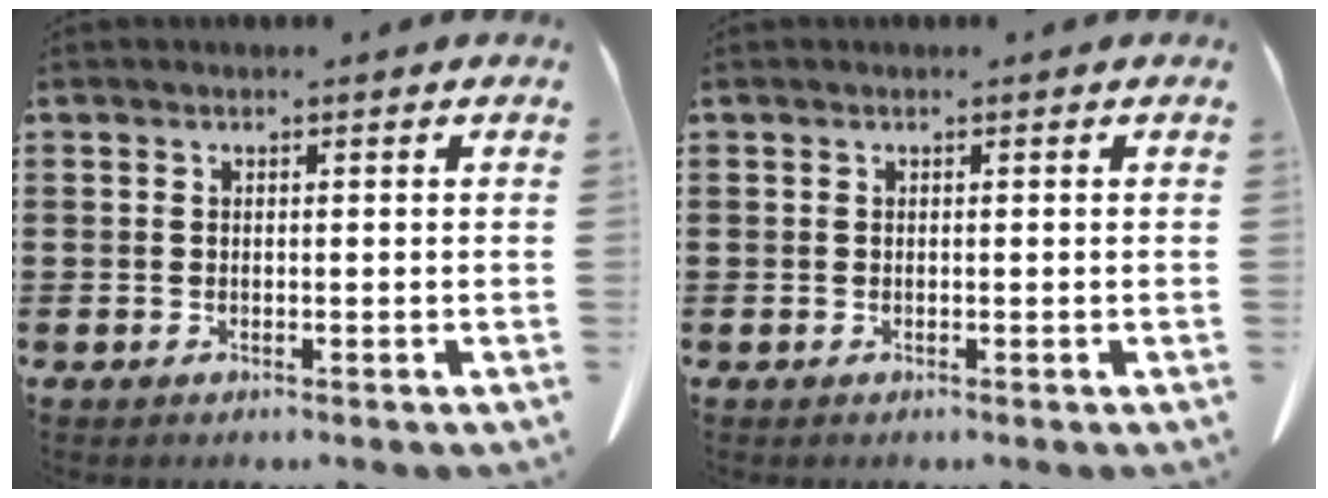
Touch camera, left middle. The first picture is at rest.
{"total": 0.0}